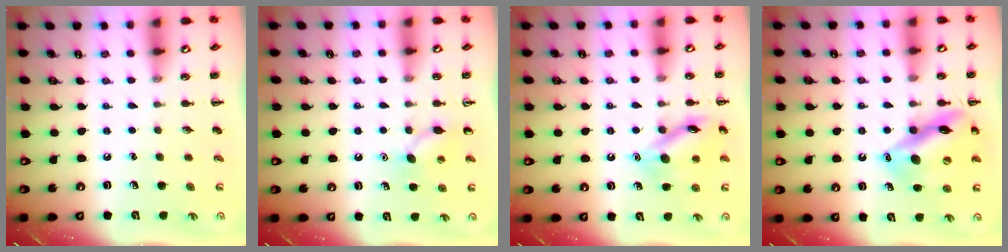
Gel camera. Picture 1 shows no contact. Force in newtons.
{"total": 7.5, "press": 7.3, "slide": 2.0}
{"total": 13.4, "press": 13.4, "slide": 0.9}
{"total": 15.8, "press": 15.7, "slide": 2.1}